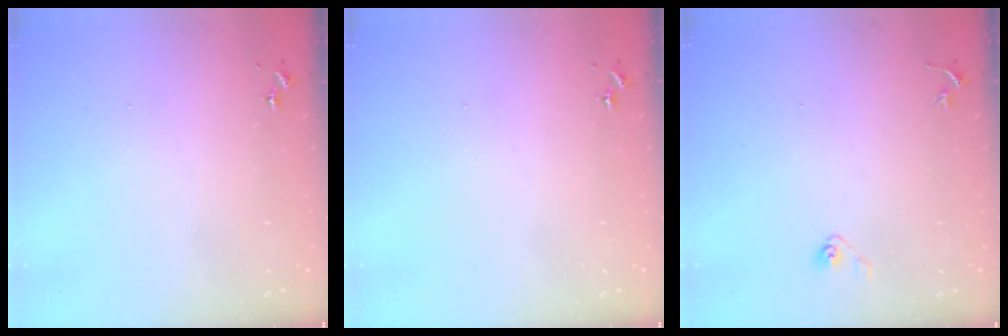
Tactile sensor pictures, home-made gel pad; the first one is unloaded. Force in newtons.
{"total": 0.0}
{"total": 3.9, "press": 3.3, "slide": 2.0}